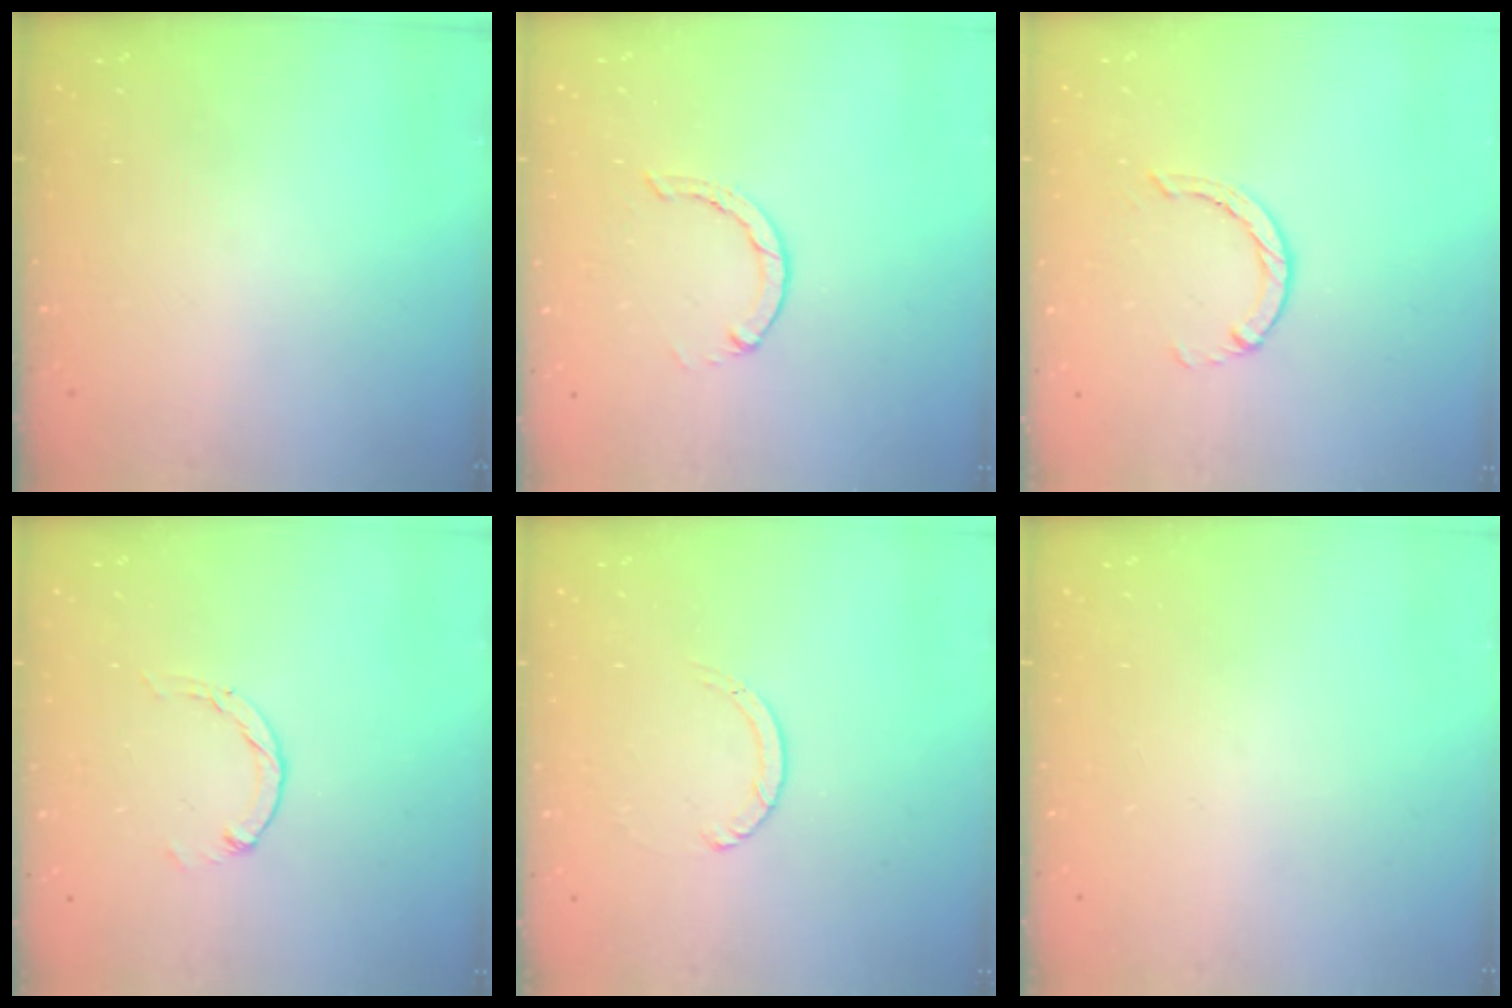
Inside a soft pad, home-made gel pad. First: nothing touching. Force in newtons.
{"total": 1.3, "press": 1.2, "slide": 0.3}
{"total": 1.4, "press": 1.4, "slide": 0.3}
{"total": 1.1, "press": 1.1, "slide": 0.2}
{"total": 1.1, "press": 1.1, "slide": 0.1}
{"total": 0.0}